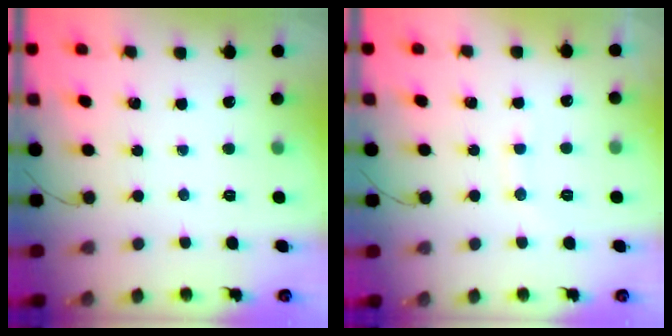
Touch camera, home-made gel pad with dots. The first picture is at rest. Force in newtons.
{"total": 6.3, "press": 6.3, "slide": 0.8}